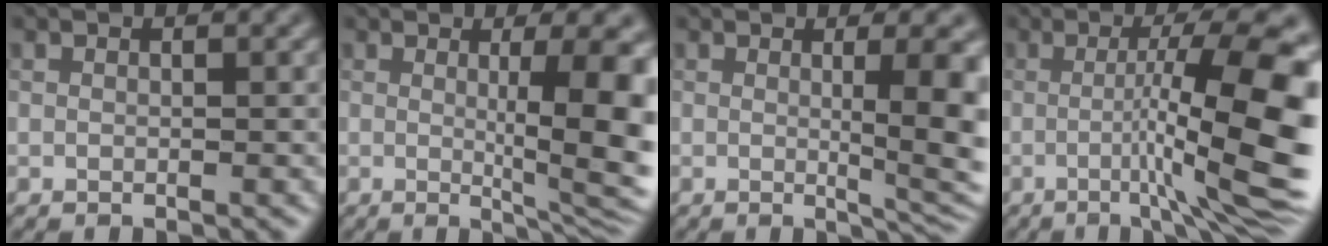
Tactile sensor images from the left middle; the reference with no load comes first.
{"total": 8.9, "force": [0.4, 2.2, 8.6], "torque": [-0.109, -0.011, 0.010]}
{"total": 6.7, "force": [0.4, 1.8, 6.4], "torque": [-0.072, -0.007, 0.011]}
{"total": 12.6, "force": [-1.9, 2.3, 12.2], "torque": [-0.170, 0.008, -0.029]}